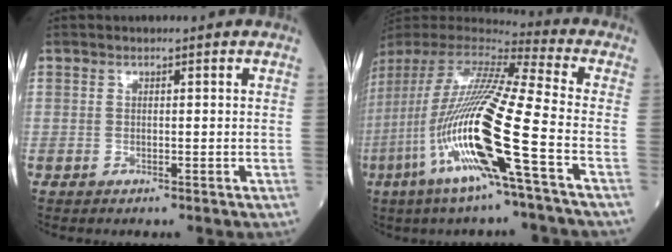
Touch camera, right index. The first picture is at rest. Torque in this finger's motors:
{"motor_torque": [2.14, 0.00, 1.06, 0.21]}